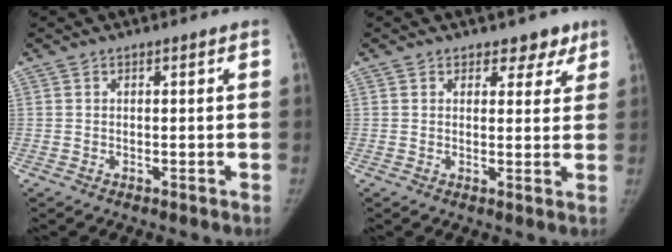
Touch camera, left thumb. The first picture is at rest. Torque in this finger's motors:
{"motor_torque": [-0.12, 0.06, -0.22, 0.01, 0.04]}